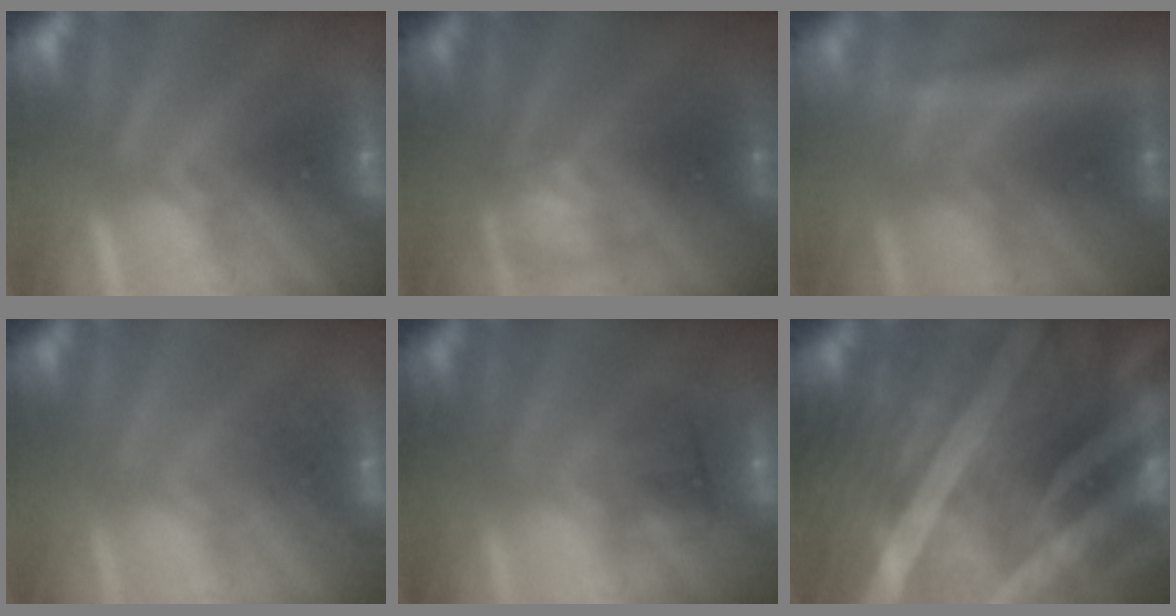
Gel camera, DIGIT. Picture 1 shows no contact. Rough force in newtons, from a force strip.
{"total": 2.3}
{"total": 2.3}
{"total": 2.7}
{"total": 1.6}
{"total": 9.7}